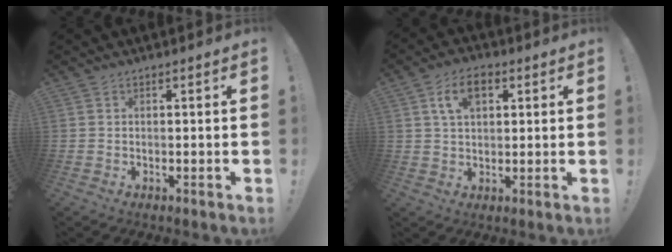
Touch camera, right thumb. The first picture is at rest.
{"total": 8.6, "force": [3.4, 5.1, 6.1], "torque": [-0.101, 0.010, 0.062]}